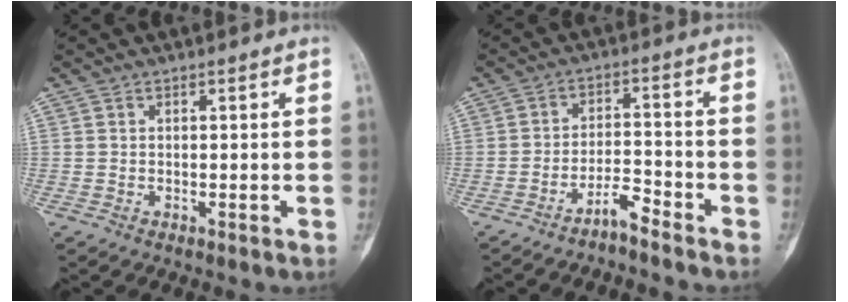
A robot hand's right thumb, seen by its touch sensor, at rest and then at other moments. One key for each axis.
{"total": 4.2, "fx": -3.6, "fy": 0.5, "fz": 2.1, "tx": -0.034, "ty": 0.033, "tz": -0.068}